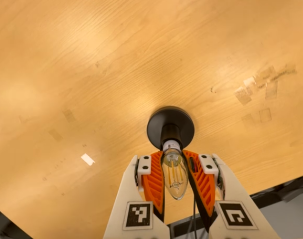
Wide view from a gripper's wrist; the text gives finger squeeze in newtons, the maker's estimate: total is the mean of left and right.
{"total": 25.4, "left": 25.8, "right": 25.0}